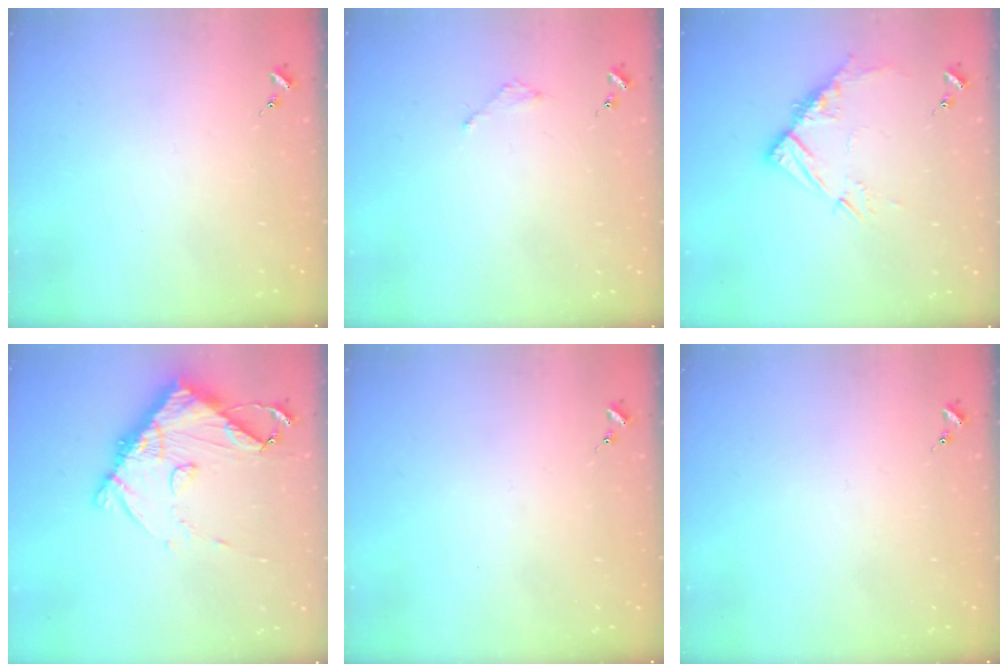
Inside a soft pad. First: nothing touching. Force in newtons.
{"total": 2.0, "press": 2.0, "slide": 0.3}
{"total": 10.7, "press": 10.7, "slide": 0.9}
{"total": 13.5, "press": 13.4, "slide": 1.5}
{"total": 0.0}
{"total": 0.0}